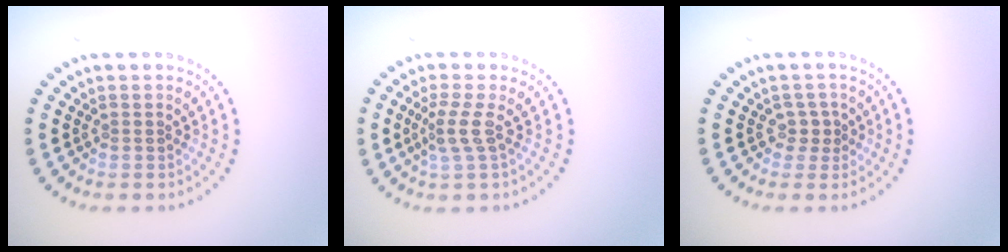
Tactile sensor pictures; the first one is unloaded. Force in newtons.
{"total": 2.2, "press": 1.5, "slide": 1.6}
{"total": 1.4, "press": 1.1, "slide": 0.9}